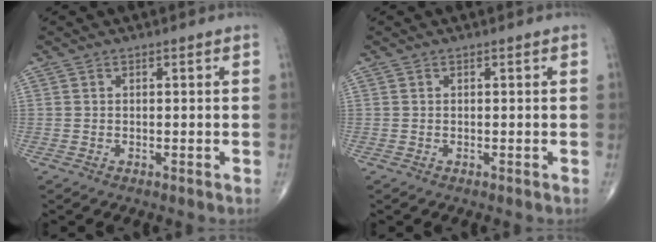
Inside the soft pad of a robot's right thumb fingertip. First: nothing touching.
{"total": 0.0}